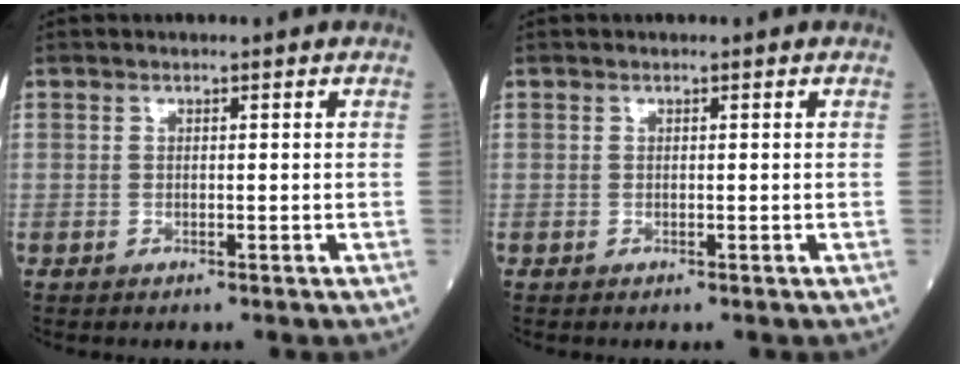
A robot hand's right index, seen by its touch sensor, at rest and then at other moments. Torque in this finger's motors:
{"motor_torque": [0.00, 0.00, 0.00, -0.01]}